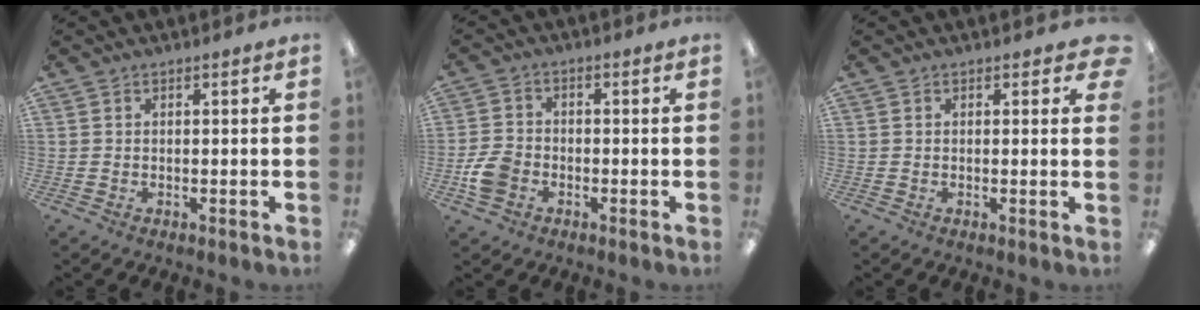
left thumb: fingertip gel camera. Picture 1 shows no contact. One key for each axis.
{"total": 6.3, "fx": -2.3, "fy": 4.8, "fz": 3.4, "tx": -0.071, "ty": 0.014, "tz": -0.041}
{"total": 1.2, "fx": 0.7, "fy": 0.6, "fz": 0.7, "tx": 0.001, "ty": -0.003, "tz": 0.009}